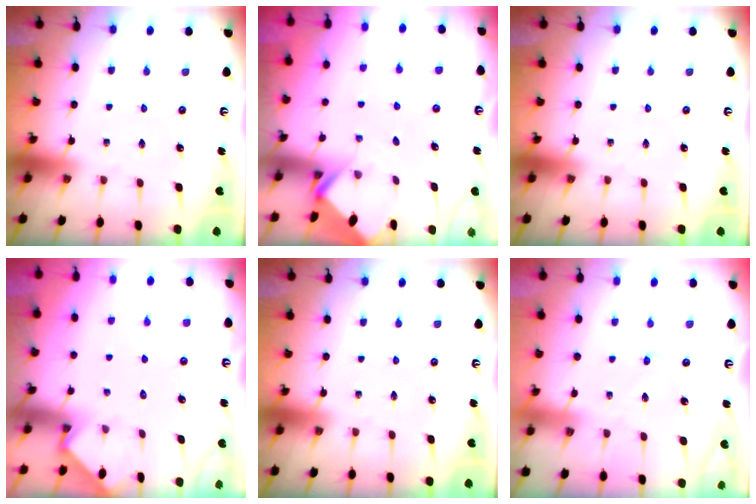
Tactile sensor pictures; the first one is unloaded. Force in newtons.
{"total": 2.7, "press": 2.7, "slide": 0.2}
{"total": 0.0}
{"total": 2.6, "press": 2.6, "slide": 0.4}
{"total": 0.0}
{"total": 2.1, "press": 2.1, "slide": 0.2}